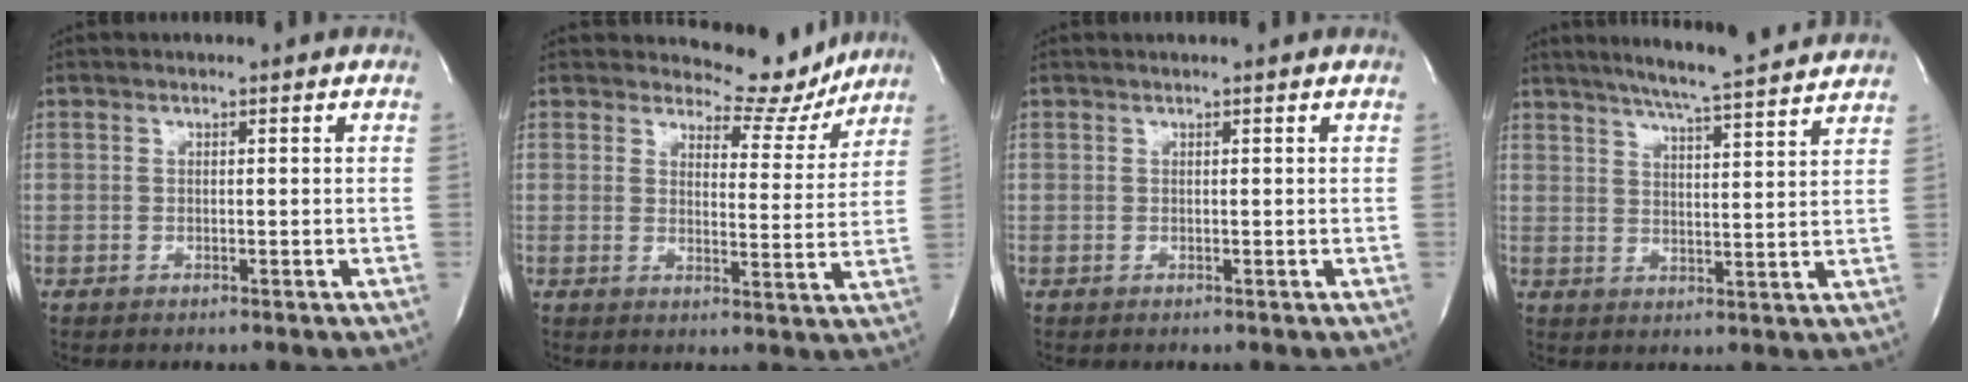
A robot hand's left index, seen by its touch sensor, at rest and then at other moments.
{"total": 7.9, "force": [7.5, 2.4, 0.3], "torque": [0.005, -0.026, 0.089]}
{"total": 0.9, "force": [0.8, -0.1, 0.2], "torque": [-0.007, 0.004, 0.015]}
{"total": 14.7, "force": [13.2, -0.2, 6.5], "torque": [-0.110, 0.002, 0.175]}